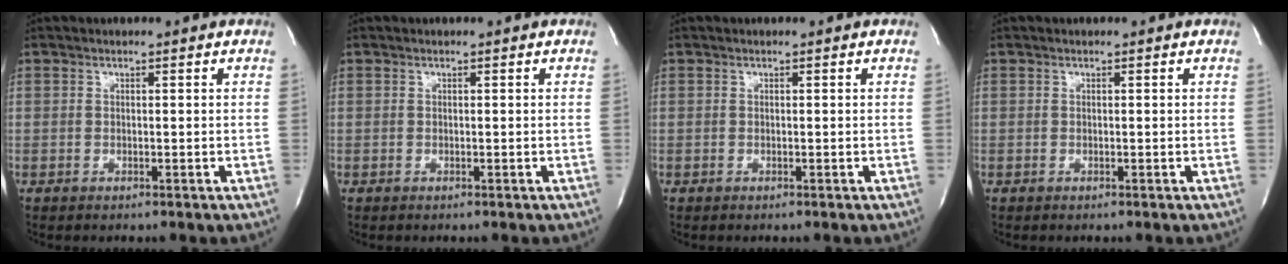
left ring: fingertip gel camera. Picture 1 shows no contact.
{"total": 0.0}
{"total": 0.0}
{"total": 0.0}